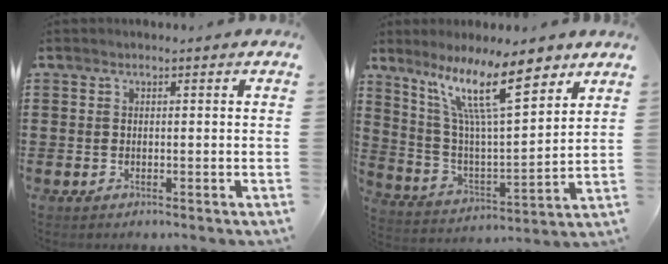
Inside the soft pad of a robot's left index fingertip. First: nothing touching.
{"total": 14.3, "force": [9.1, 3.2, 10.5], "torque": [-0.215, -0.026, 0.157]}